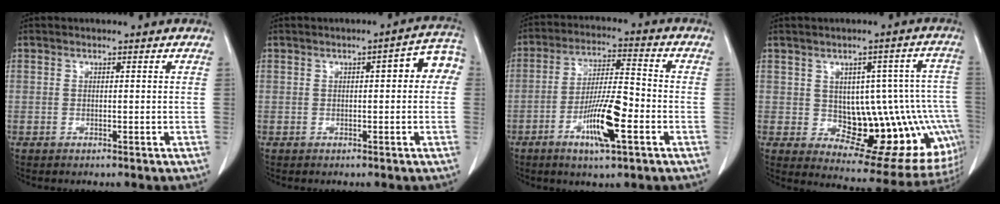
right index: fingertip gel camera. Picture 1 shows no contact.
{"total": 5.5, "force": [0.9, 1.6, 5.2], "torque": [-0.057, 0.027, 0.004]}
{"total": 10.8, "force": [-4.2, 1.7, 9.8], "torque": [-0.180, -0.005, -0.076]}
{"total": 17.4, "force": [-2.6, 8.1, 15.2], "torque": [-0.123, 0.035, -0.010]}